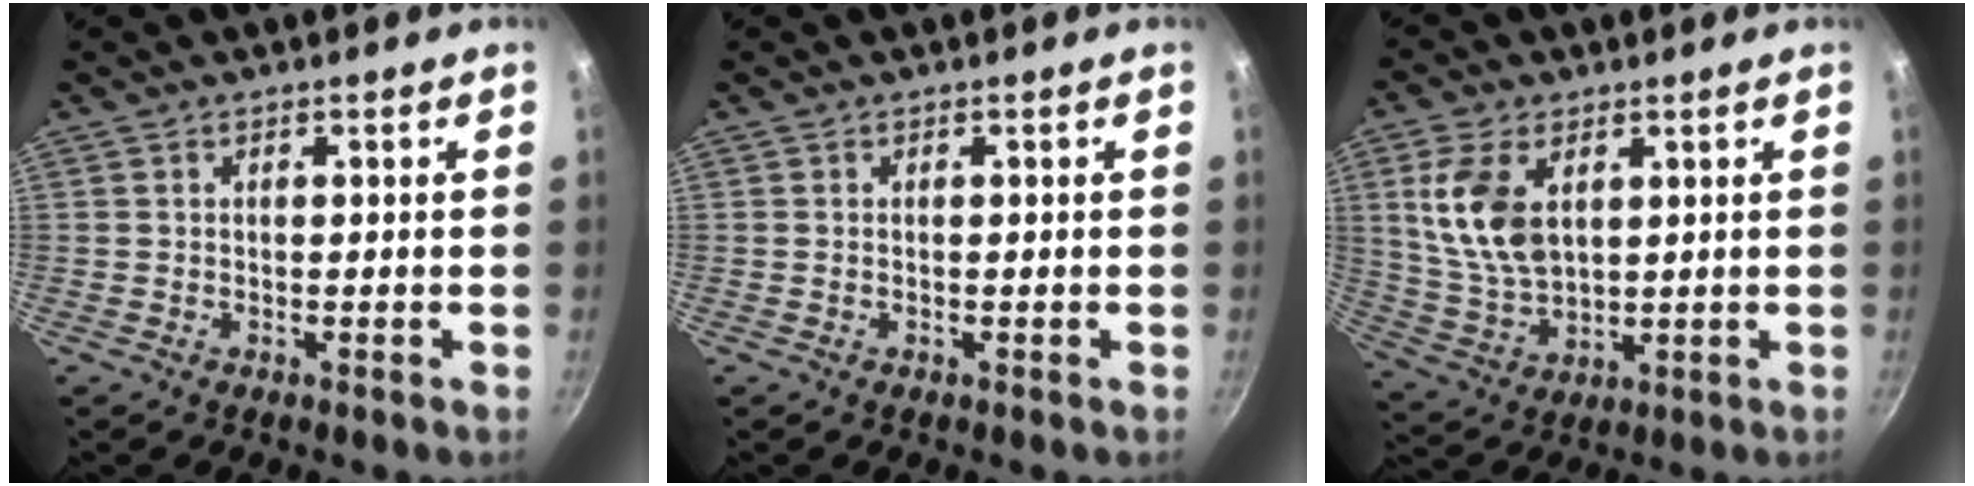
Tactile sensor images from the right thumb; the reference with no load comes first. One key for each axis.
{"total": 0.0}
{"total": 12.1, "fx": 3.5, "fy": 7.1, "fz": 9.1, "tx": -0.172, "ty": -0.020, "tz": 0.077}